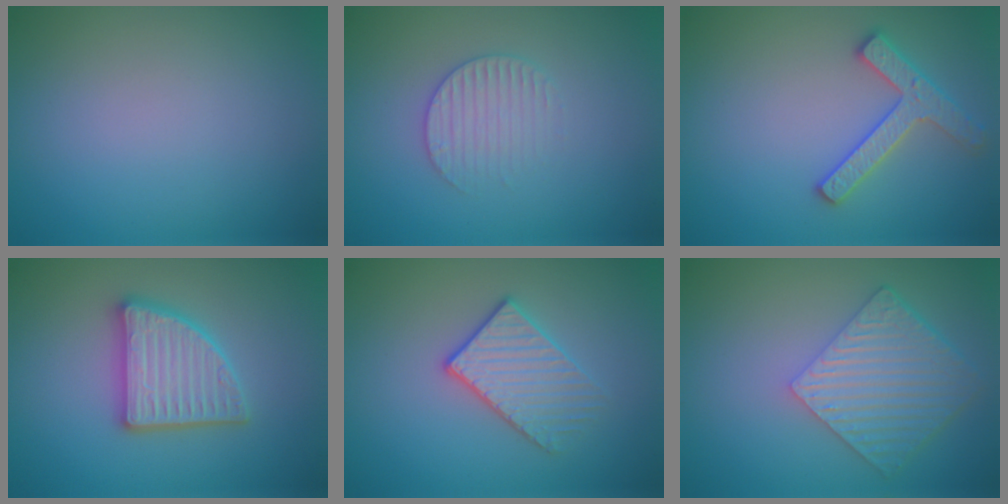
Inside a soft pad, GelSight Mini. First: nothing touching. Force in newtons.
{"total": 2.5, "press": 2.5, "slide": 0.4}
{"total": 2.8, "press": 2.8, "slide": 0.3}
{"total": 4.8, "press": 4.7, "slide": 0.8}
{"total": 3.0, "press": 2.9, "slide": 0.8}
{"total": 6.1, "press": 4.5, "slide": 4.1}